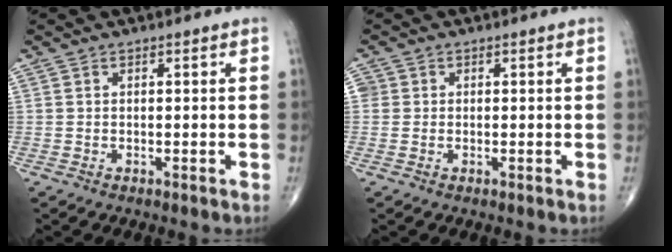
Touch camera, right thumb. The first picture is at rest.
{"total": 1.7, "force": [0.2, 1.7, 0.3], "torque": [0.006, 0.005, 0.003]}